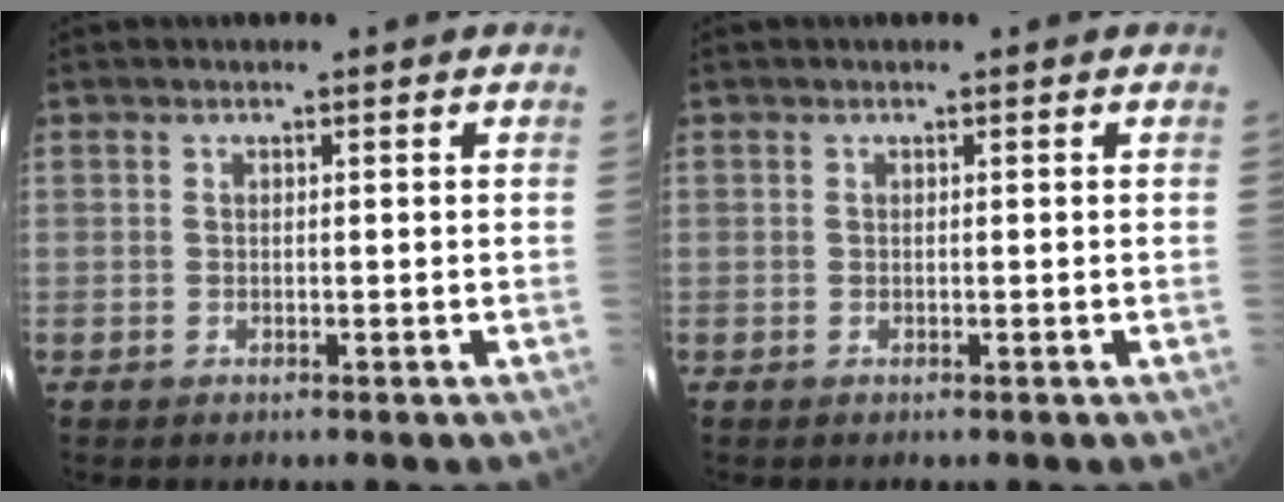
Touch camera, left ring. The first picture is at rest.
{"total": 0.0}